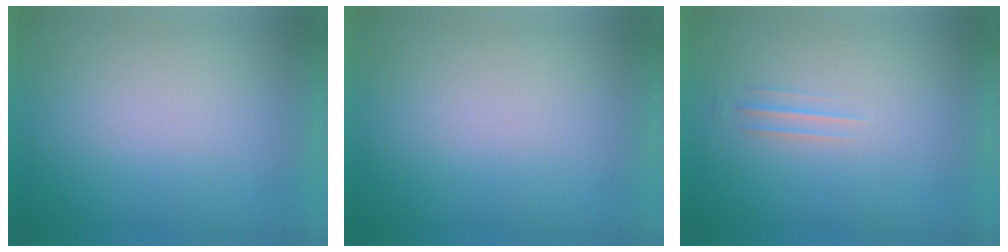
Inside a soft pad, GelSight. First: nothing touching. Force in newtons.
{"total": 0.0}
{"total": 1.2}